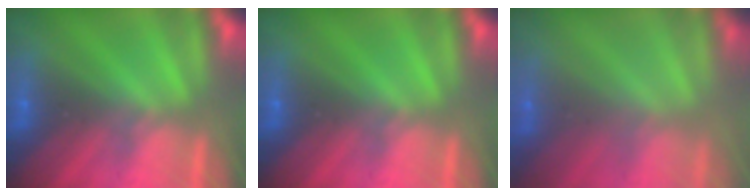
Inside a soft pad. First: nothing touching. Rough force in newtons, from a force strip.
{"total": 0.0}
{"total": 2.0}